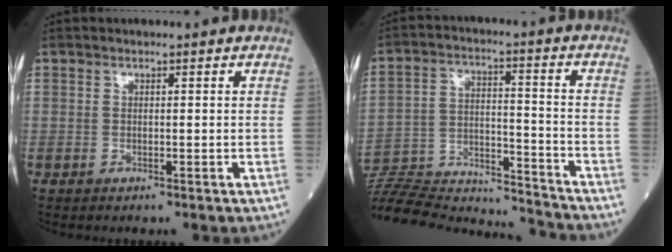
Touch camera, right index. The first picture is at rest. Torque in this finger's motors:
{"motor_torque": [-1.14, -0.42, -1.06, -0.21]}